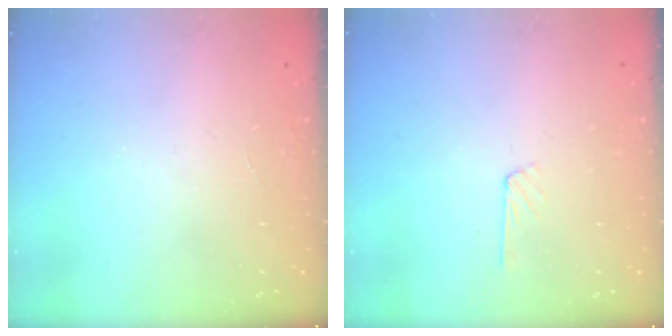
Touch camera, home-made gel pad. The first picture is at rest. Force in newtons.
{"total": 2.9, "press": 2.9, "slide": 0.3}